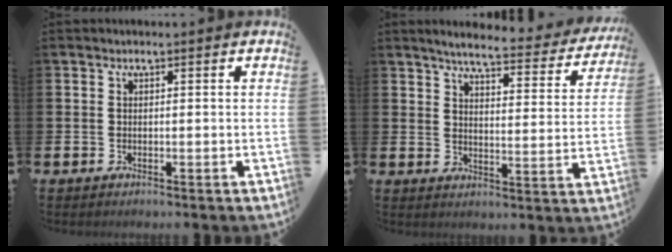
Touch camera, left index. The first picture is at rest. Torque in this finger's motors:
{"motor_torque": [0.97, -1.18, 0.39, 0.08]}